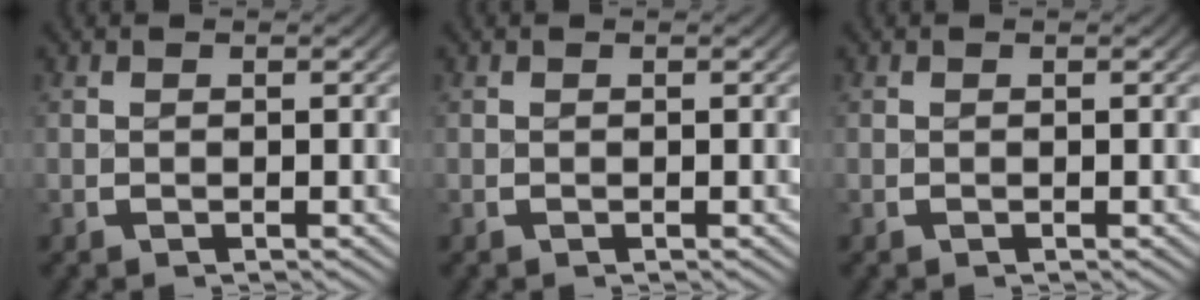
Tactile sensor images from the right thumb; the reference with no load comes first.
{"total": 0.0}
{"total": 0.0}